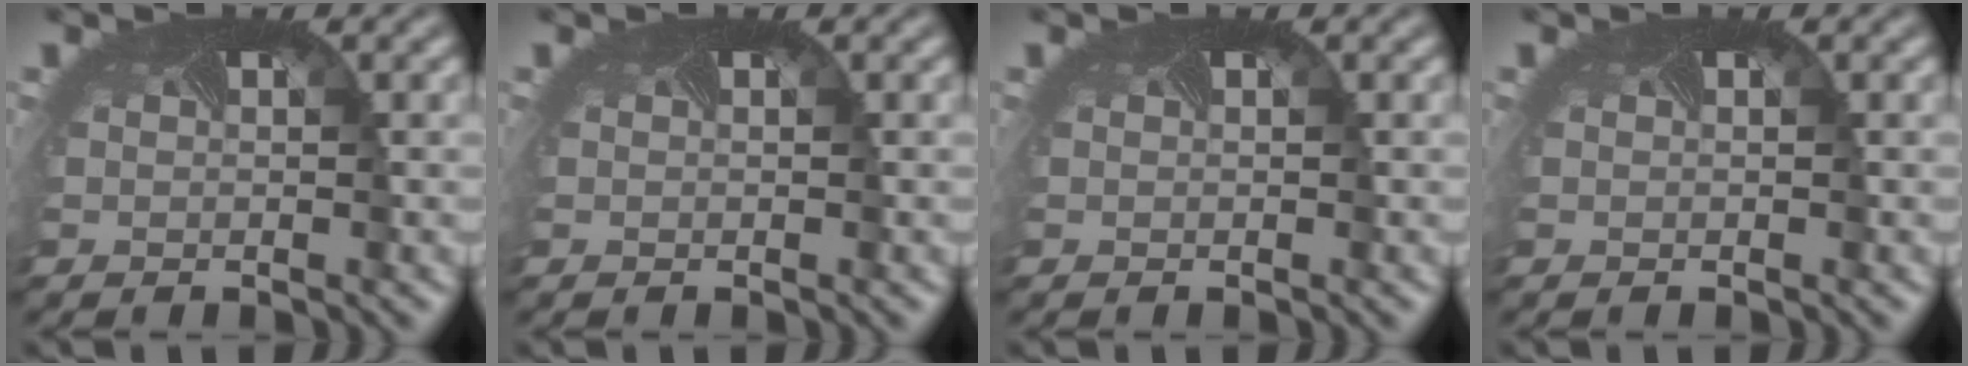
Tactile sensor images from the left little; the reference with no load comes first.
{"total": 0.0}
{"total": 0.0}
{"total": 0.0}